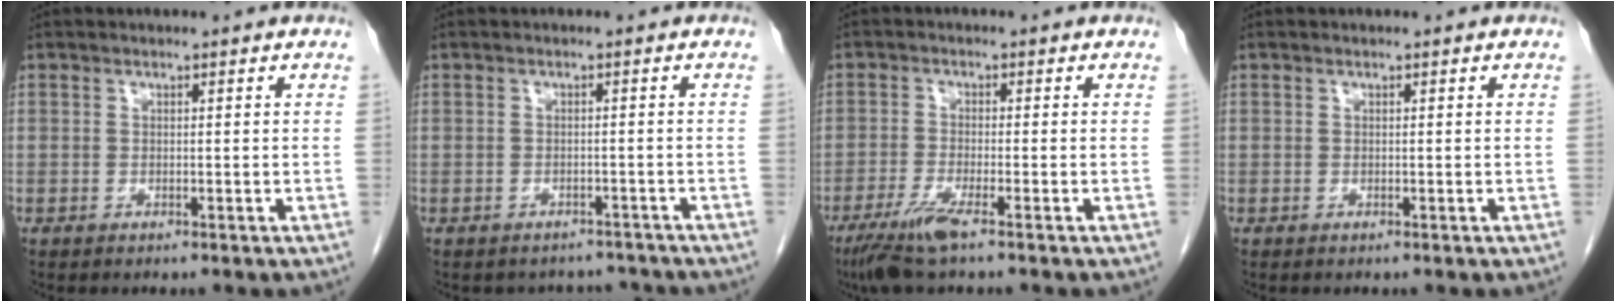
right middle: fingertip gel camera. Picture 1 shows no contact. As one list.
[{"total": 5.0, "force": [-4.6, 2.0, -0.3], "torque": [0.011, 0.016, -0.053]}, {"total": 5.4, "force": [-3.6, 0.1, 4.1], "torque": [-0.086, -0.016, -0.071]}, {"total": 0.0}]